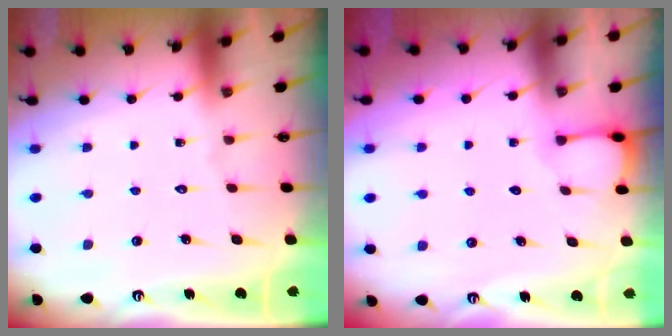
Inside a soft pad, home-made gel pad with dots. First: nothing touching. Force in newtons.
{"total": 2.1, "press": 2.1, "slide": 0.2}